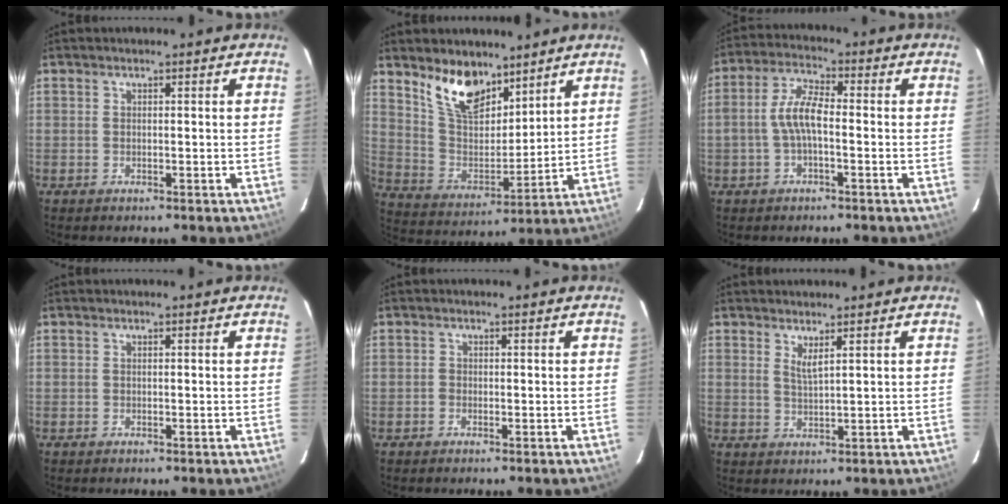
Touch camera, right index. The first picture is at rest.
{"total": 12.4, "force": [9.0, 5.7, 6.3], "torque": [-0.125, 0.002, 0.178]}
{"total": 6.3, "force": [-1.2, 2.2, 5.8], "torque": [-0.122, 0.016, -0.024]}
{"total": 0.0}
{"total": 0.5, "force": [-0.3, 0.4, 0.0], "torque": [0.001, 0.001, -0.008]}
{"total": 2.3, "force": [1.5, 0.0, 1.7], "torque": [-0.033, -0.006, 0.025]}